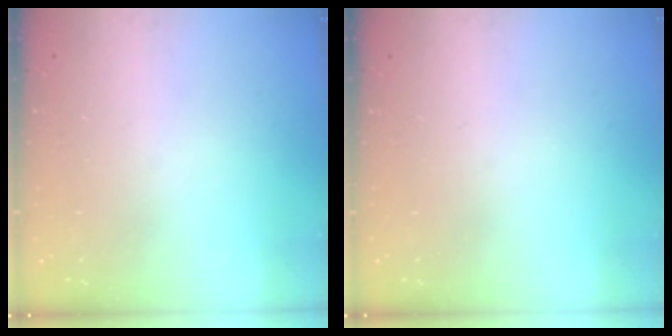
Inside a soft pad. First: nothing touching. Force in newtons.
{"total": 0.0}